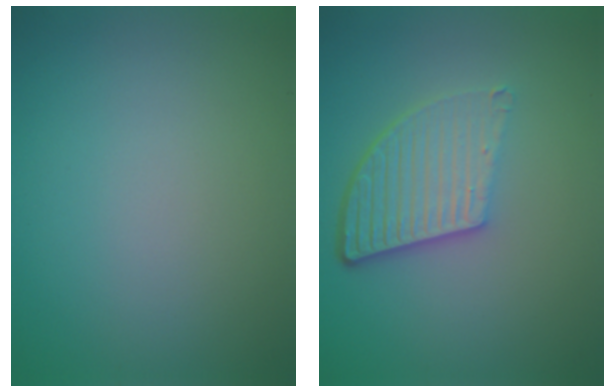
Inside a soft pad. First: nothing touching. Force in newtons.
{"total": 5.5, "press": 3.9, "slide": 3.9}